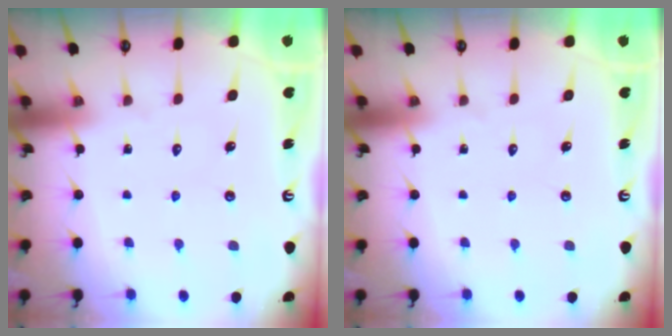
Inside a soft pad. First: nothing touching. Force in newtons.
{"total": 0.0}